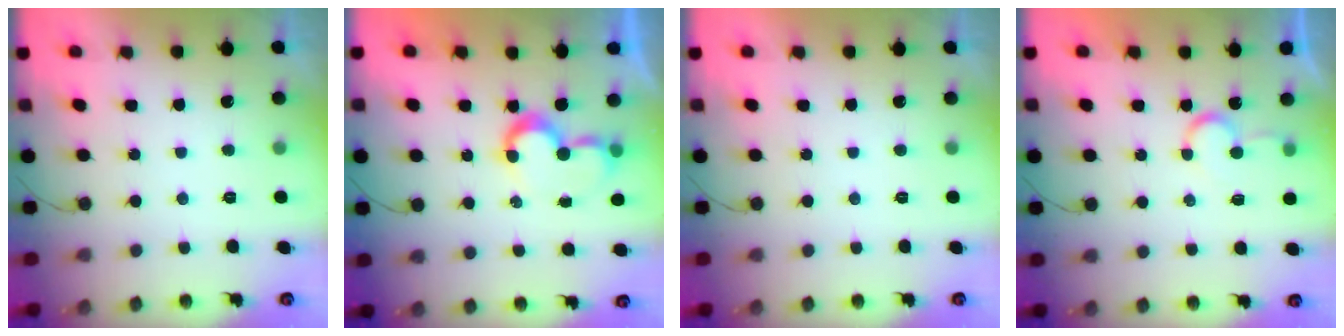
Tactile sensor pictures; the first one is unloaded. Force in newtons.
{"total": 7.7, "press": 7.7, "slide": 0.2}
{"total": 1.9, "press": 1.9, "slide": 0.1}
{"total": 6.3, "press": 6.2, "slide": 0.6}